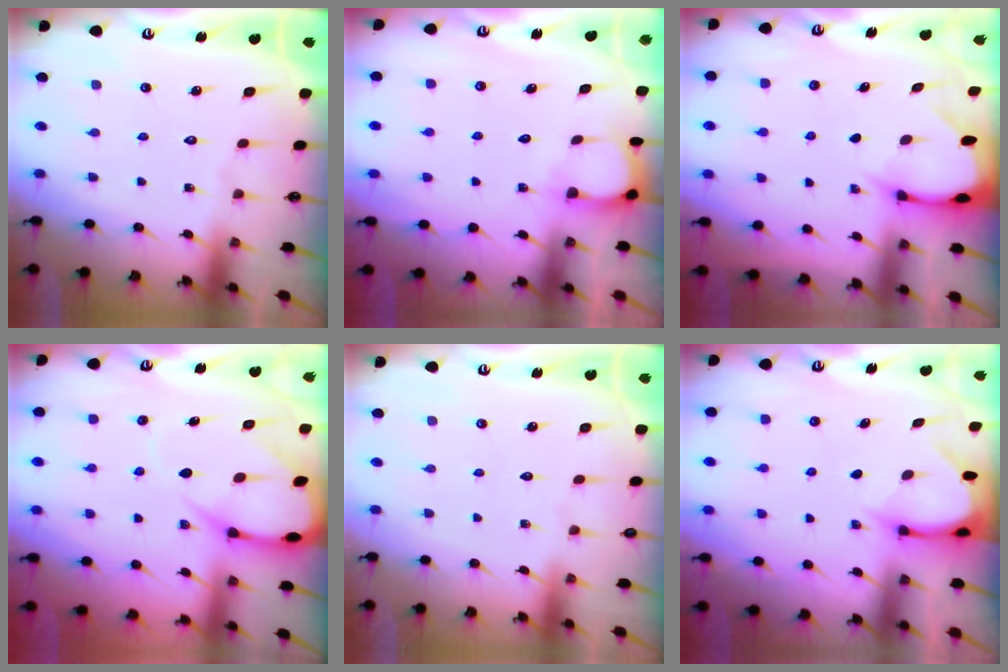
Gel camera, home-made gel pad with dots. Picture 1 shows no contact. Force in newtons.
{"total": 4.0, "press": 3.9, "slide": 0.4}
{"total": 2.9, "press": 2.9, "slide": 0.4}
{"total": 8.7, "press": 8.6, "slide": 1.0}
{"total": 0.0}
{"total": 3.7, "press": 3.7, "slide": 0.3}